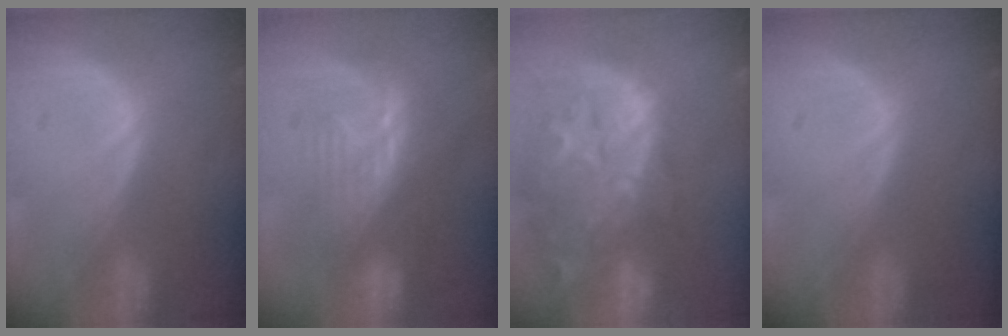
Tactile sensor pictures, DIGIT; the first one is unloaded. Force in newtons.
{"total": 7.9, "press": 7.8, "slide": 1.3}
{"total": 15.3, "press": 12.2, "slide": 9.2}
{"total": 0.0}